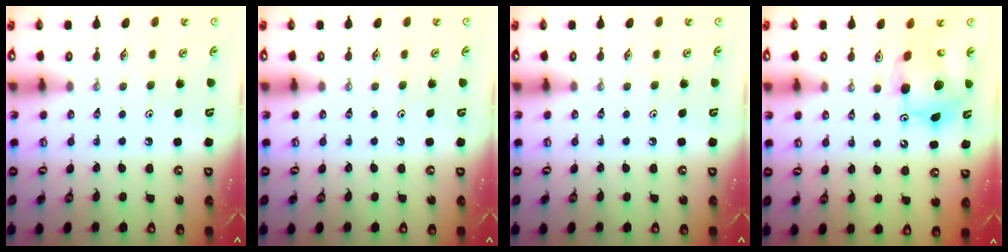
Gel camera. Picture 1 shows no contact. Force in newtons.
{"total": 0.0}
{"total": 0.0}
{"total": 11.6, "press": 11.5, "slide": 1.1}